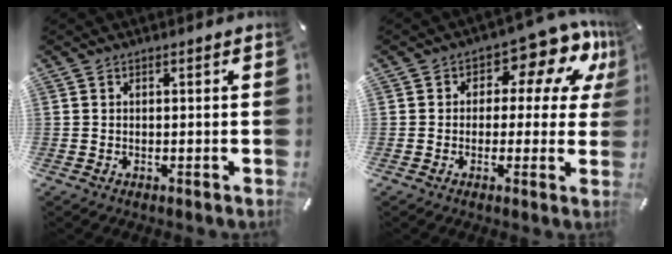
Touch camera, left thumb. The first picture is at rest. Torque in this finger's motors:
{"motor_torque": [0.23, 0.07, 0.52, 0.30, -0.08]}